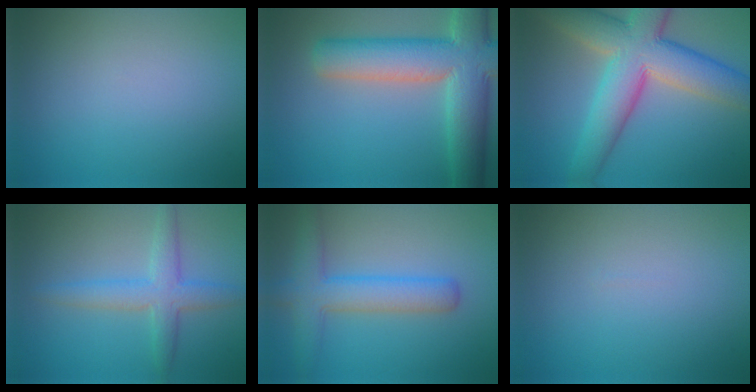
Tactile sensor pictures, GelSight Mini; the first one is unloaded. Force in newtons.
{"total": 10.1, "press": 10.1, "slide": 0.7}
{"total": 10.5, "press": 10.5, "slide": 0.8}
{"total": 3.6, "press": 3.6, "slide": 0.1}
{"total": 4.9, "press": 4.9, "slide": 0.3}
{"total": 0.0}